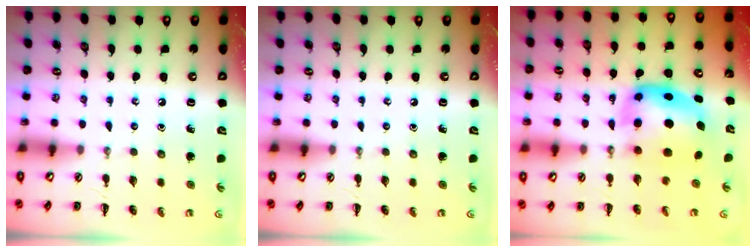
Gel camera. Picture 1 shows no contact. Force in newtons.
{"total": 0.0}
{"total": 6.9, "press": 6.7, "slide": 1.6}